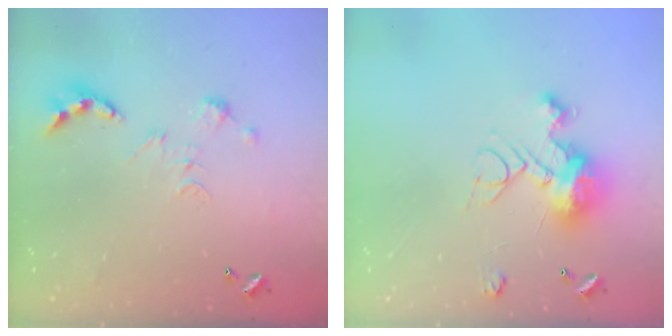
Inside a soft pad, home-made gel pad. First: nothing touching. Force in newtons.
{"total": 18.1, "press": 18.1, "slide": 0.6}